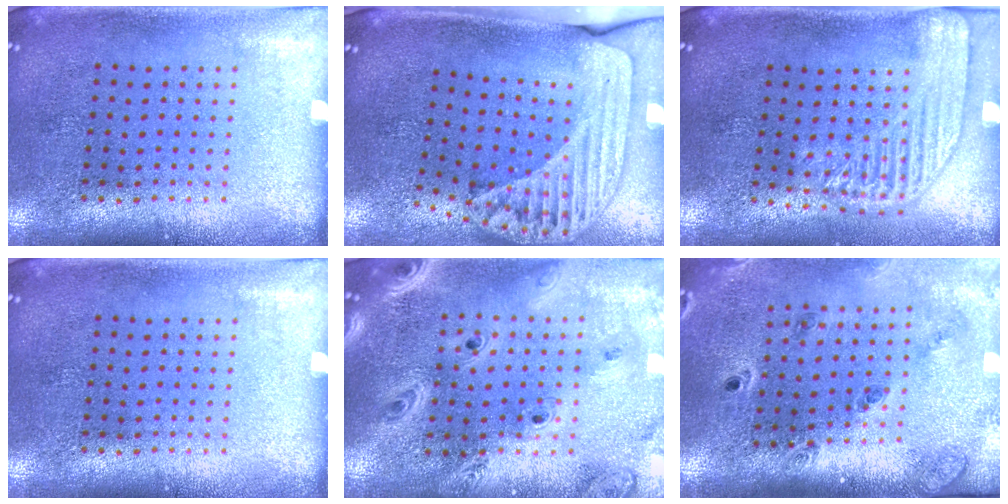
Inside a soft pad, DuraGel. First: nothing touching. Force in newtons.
{"total": 2.4, "press": 1.7, "slide": 1.6}
{"total": 2.2, "press": 1.9, "slide": 1.0}
{"total": 0.0}
{"total": 3.2, "press": 2.7, "slide": 1.8}
{"total": 1.6, "press": 1.5, "slide": 0.4}